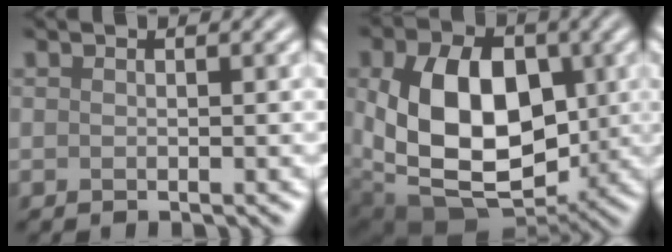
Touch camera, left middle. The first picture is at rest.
{"total": 12.8, "force": [0.6, 8.6, 9.5], "torque": [-0.180, -0.011, 0.015]}